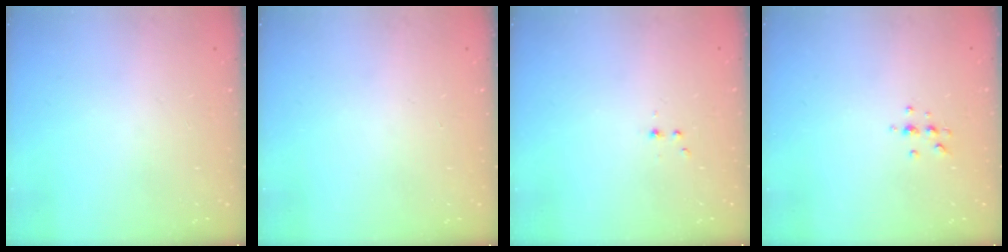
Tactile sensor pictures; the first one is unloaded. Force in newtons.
{"total": 0.0}
{"total": 2.2, "press": 1.9, "slide": 1.0}
{"total": 4.9, "press": 4.9, "slide": 0.7}